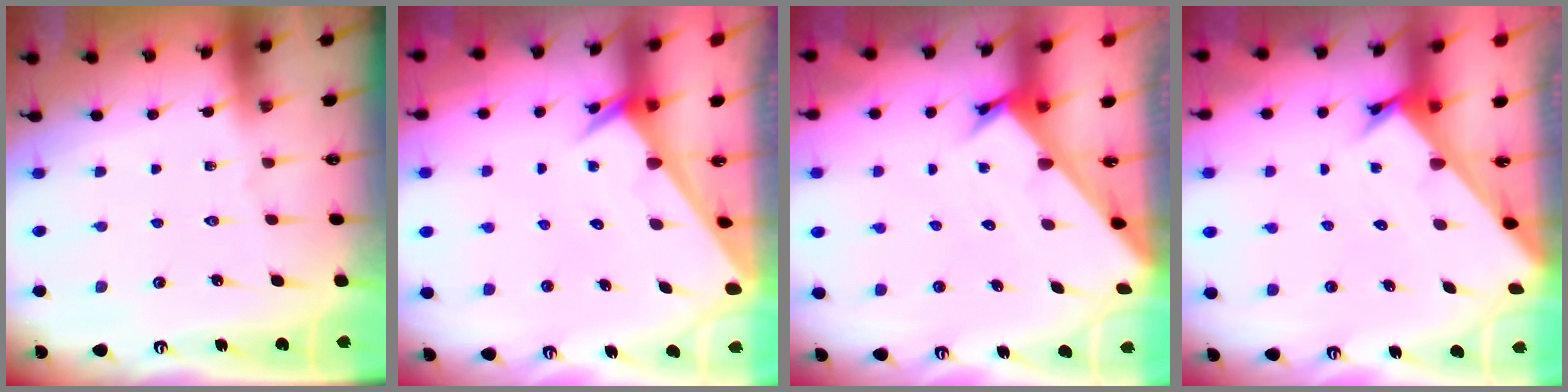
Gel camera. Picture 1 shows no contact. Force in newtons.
{"total": 2.5, "press": 2.5, "slide": 0.0}
{"total": 2.6, "press": 2.6, "slide": 0.2}
{"total": 2.6, "press": 2.6, "slide": 0.2}